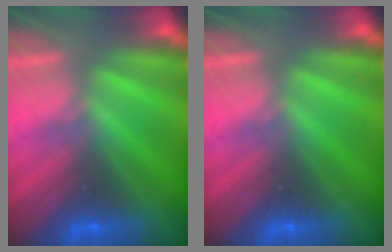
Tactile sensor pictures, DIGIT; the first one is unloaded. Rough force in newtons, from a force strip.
{"total": 0.0}